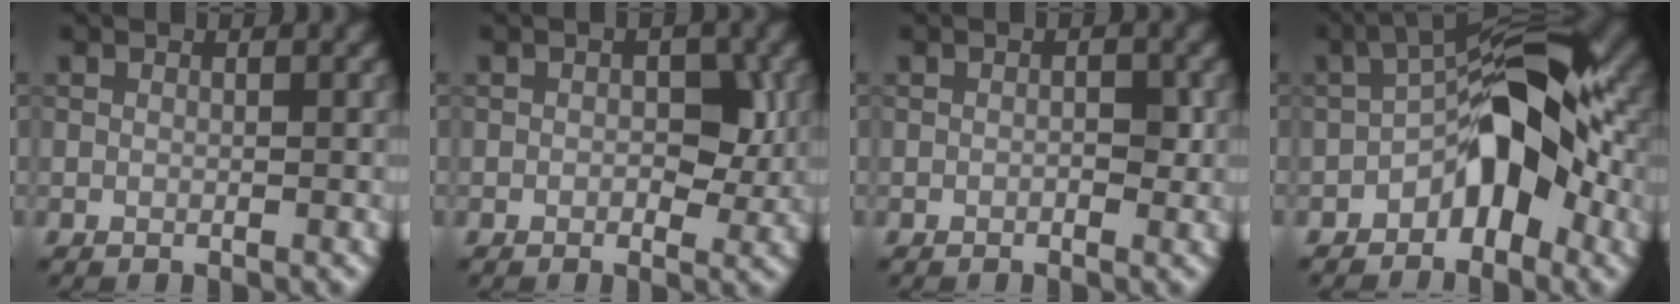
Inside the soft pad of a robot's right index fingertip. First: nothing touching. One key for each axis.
{"total": 3.2, "fx": 0.2, "fy": 1.8, "fz": 2.6, "tx": -0.025, "ty": -0.003, "tz": 0.001}
{"total": 1.1, "fx": -0.1, "fy": 0.6, "fz": 1.0, "tx": -0.012, "ty": -0.001, "tz": -0.002}
{"total": 7.3, "fx": -2.3, "fy": 3.5, "fz": 5.9, "tx": -0.069, "ty": 0.027, "tz": -0.047}